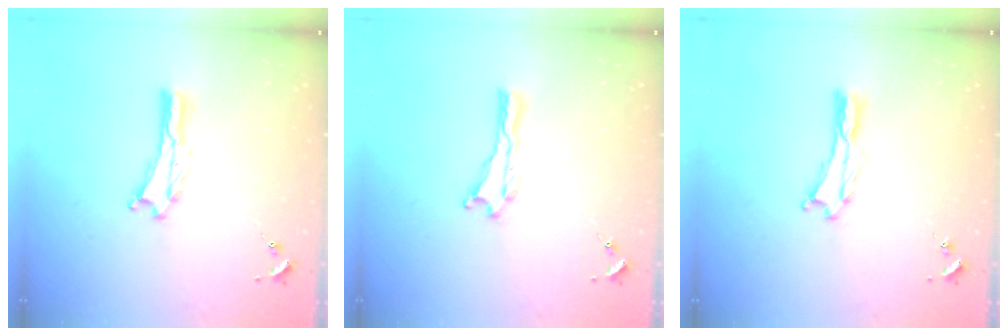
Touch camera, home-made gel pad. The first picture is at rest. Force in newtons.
{"total": 0.0}
{"total": 0.0}